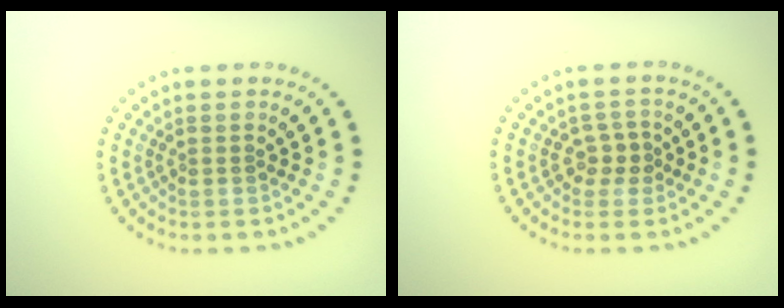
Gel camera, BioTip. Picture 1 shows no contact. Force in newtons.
{"total": 1.7, "press": 1.6, "slide": 0.6}